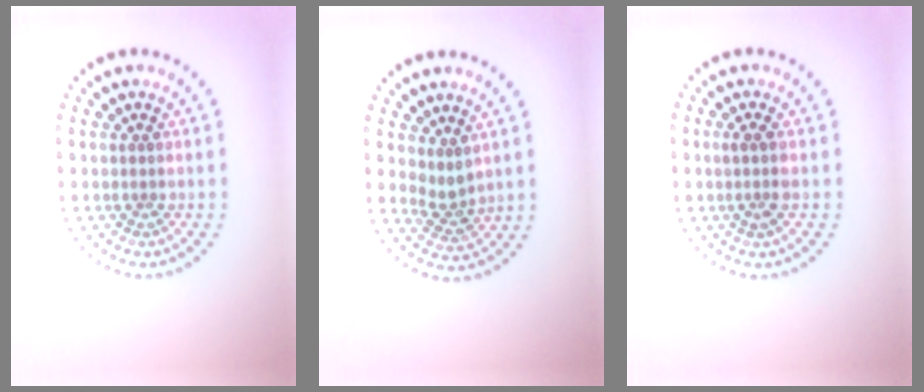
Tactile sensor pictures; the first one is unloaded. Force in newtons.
{"total": 2.0, "press": 1.5, "slide": 1.3}
{"total": 1.5, "press": 1.3, "slide": 0.8}